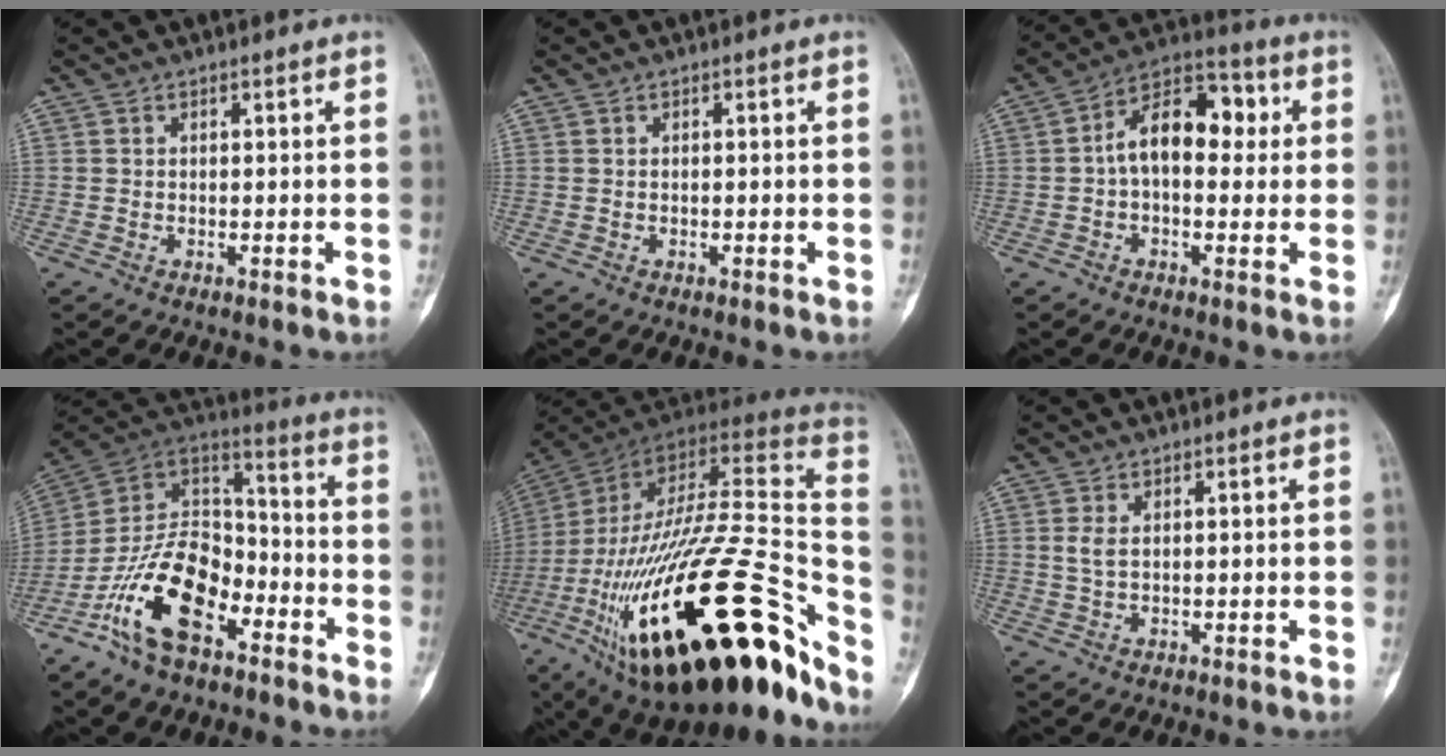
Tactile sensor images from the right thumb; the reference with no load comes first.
{"total": 0.0}
{"total": 12.7, "force": [1.1, 7.7, 10.0], "torque": [-0.132, 0.037, 0.006]}
{"total": 18.5, "force": [-9.4, 9.9, 12.5], "torque": [-0.214, 0.081, -0.179]}
{"total": 45.7, "force": [-20.9, 16.5, 37.1], "torque": [-0.581, 0.027, -0.329]}
{"total": 2.0, "force": [0.5, 0.9, 1.7], "torque": [-0.038, 0.003, 0.013]}